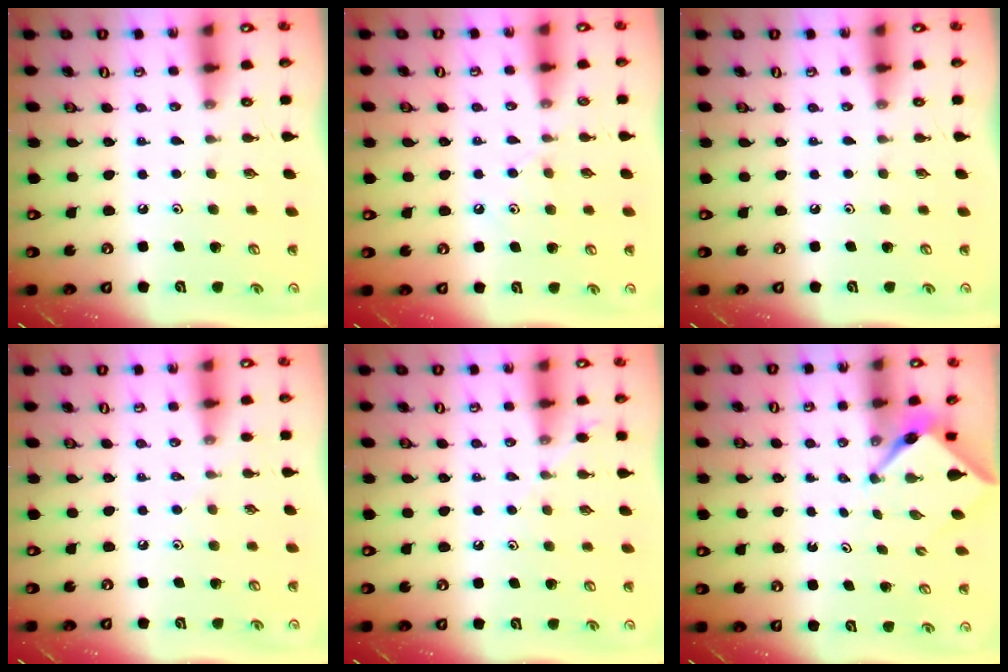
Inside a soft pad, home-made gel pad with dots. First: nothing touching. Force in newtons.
{"total": 7.2, "press": 7.1, "slide": 1.0}
{"total": 0.0}
{"total": 2.8, "press": 2.7, "slide": 0.5}
{"total": 6.0, "press": 5.9, "slide": 0.9}
{"total": 3.1, "press": 3.1, "slide": 0.3}